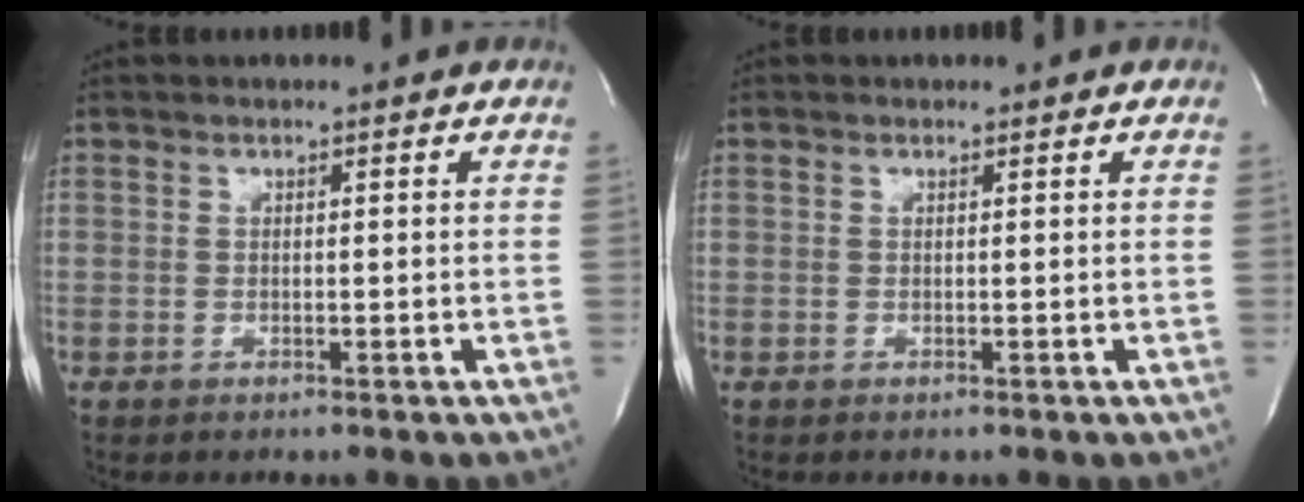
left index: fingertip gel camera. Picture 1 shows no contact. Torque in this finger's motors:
{"motor_torque": [-0.05, -0.01, -0.01, 0.01]}